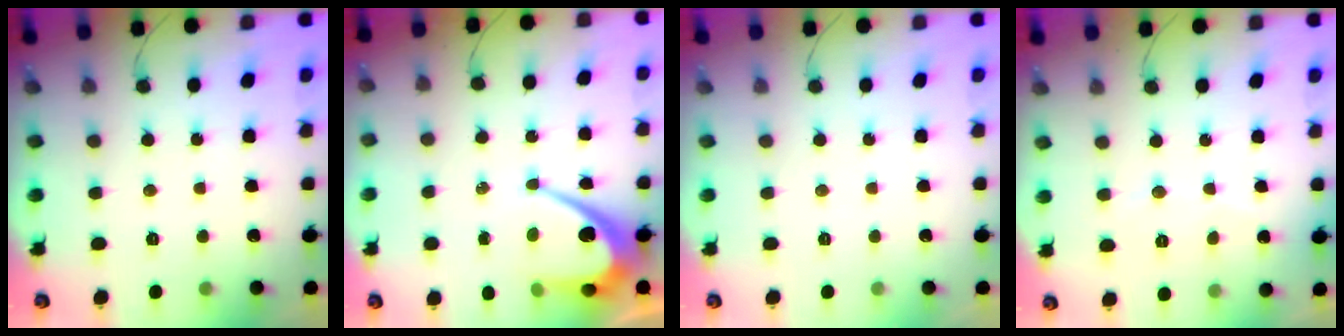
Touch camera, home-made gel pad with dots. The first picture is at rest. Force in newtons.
{"total": 9.9, "press": 9.9, "slide": 1.0}
{"total": 0.0}
{"total": 3.3, "press": 3.3, "slide": 0.3}